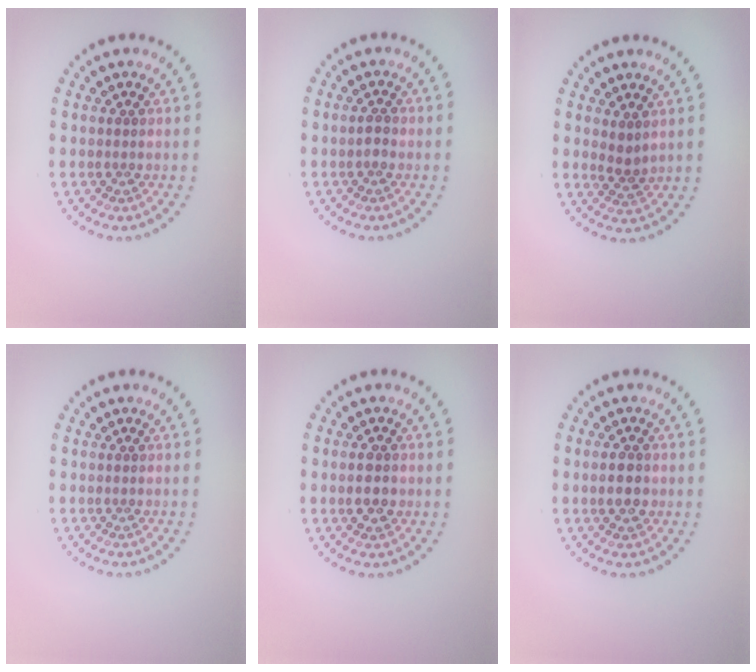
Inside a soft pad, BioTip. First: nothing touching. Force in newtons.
{"total": 1.0, "press": 1.0, "slide": 0.1}
{"total": 1.6, "press": 1.4, "slide": 0.9}
{"total": 0.0}
{"total": 2.0, "press": 2.0, "slide": 0.1}
{"total": 2.6, "press": 2.6, "slide": 0.1}